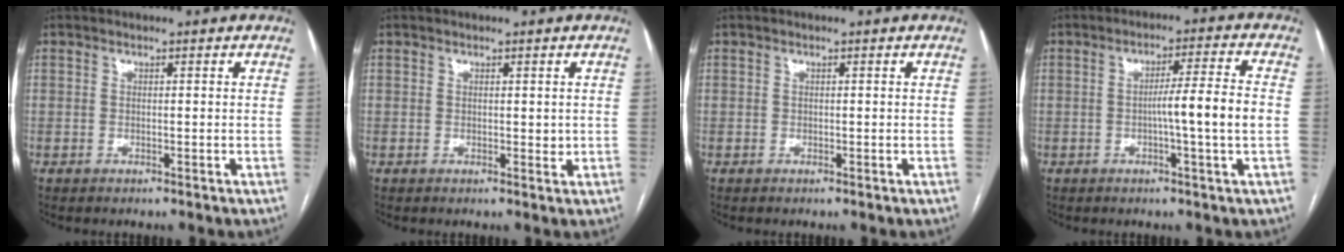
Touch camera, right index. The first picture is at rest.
{"total": 1.1, "force": [0.2, 0.6, 0.8], "torque": [-0.011, -0.003, 0.005]}
{"total": 0.0}
{"total": 7.4, "force": [-1.1, -1.0, 7.2], "torque": [-0.111, 0.006, -0.018]}